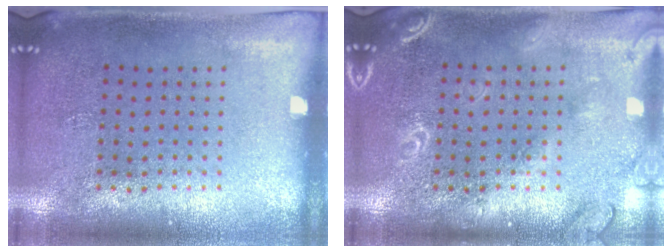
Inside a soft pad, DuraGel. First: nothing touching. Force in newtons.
{"total": 2.9, "press": 2.9, "slide": 0.4}